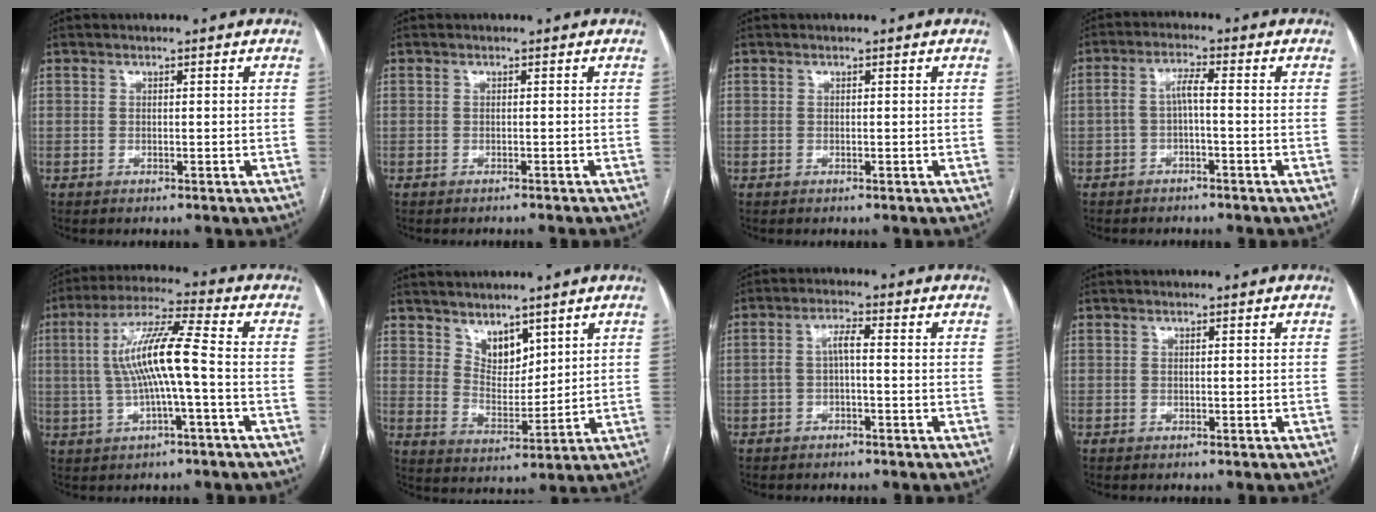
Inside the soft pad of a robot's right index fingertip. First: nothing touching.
{"total": 1.3, "force": [-1.2, 0.0, 0.3], "torque": [-0.004, -0.002, -0.015]}
{"total": 0.0}
{"total": 3.2, "force": [-0.6, 0.9, 3.0], "torque": [-0.059, 0.017, -0.008]}
{"total": 10.9, "force": [-0.5, 0.6, 10.8], "torque": [-0.209, 0.020, -0.012]}
{"total": 5.7, "force": [4.0, 2.9, 2.8], "torque": [-0.047, -0.003, 0.084]}
{"total": 3.1, "force": [-0.6, 0.9, 2.9], "torque": [-0.057, 0.016, -0.008]}
{"total": 0.0}